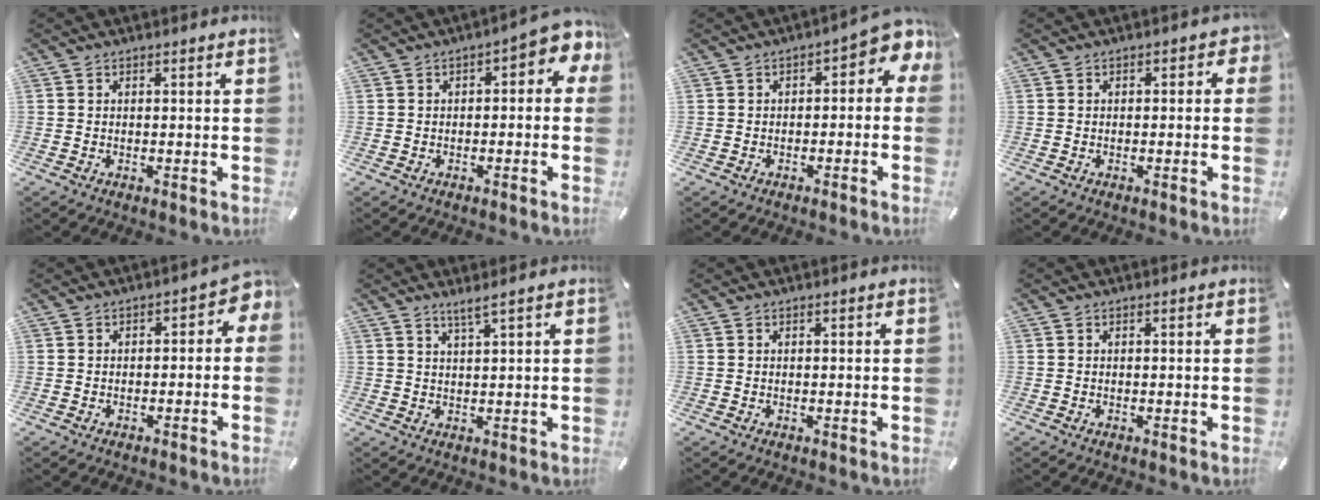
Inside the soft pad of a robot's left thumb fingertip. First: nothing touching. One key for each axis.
{"total": 4.9, "fx": 0.3, "fy": 2.7, "fz": 4.1, "tx": -0.061, "ty": 0.003, "tz": 0.001}
{"total": 5.0, "fx": 0.4, "fy": 3.0, "fz": 3.9, "tx": -0.055, "ty": -0.007, "tz": -0.001}
{"total": 1.9, "fx": -0.7, "fy": 1.3, "fz": 1.2, "tx": -0.012, "ty": 0.004, "tz": -0.017}
{"total": 3.4, "fx": -1.0, "fy": 2.3, "fz": 2.3, "tx": -0.029, "ty": 0.010, "tz": -0.025}
{"total": 2.9, "fx": 2.2, "fy": -0.2, "fz": 2.0, "tx": -0.043, "ty": -0.004, "tz": 0.039}
{"total": 0.0}
{"total": 0.0}